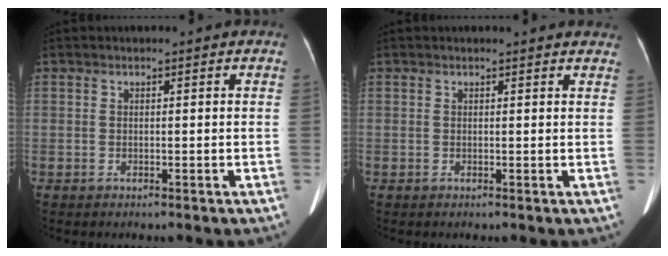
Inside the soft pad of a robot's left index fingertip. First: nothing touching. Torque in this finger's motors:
{"motor_torque": [0.30, -0.34, -0.05, 0.00]}